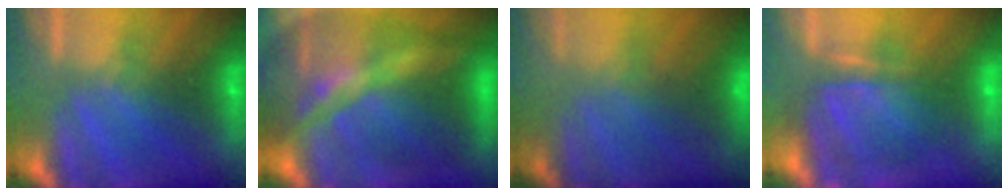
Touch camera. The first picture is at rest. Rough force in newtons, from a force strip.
{"total": 9.0}
{"total": 3.8}
{"total": 7.2}